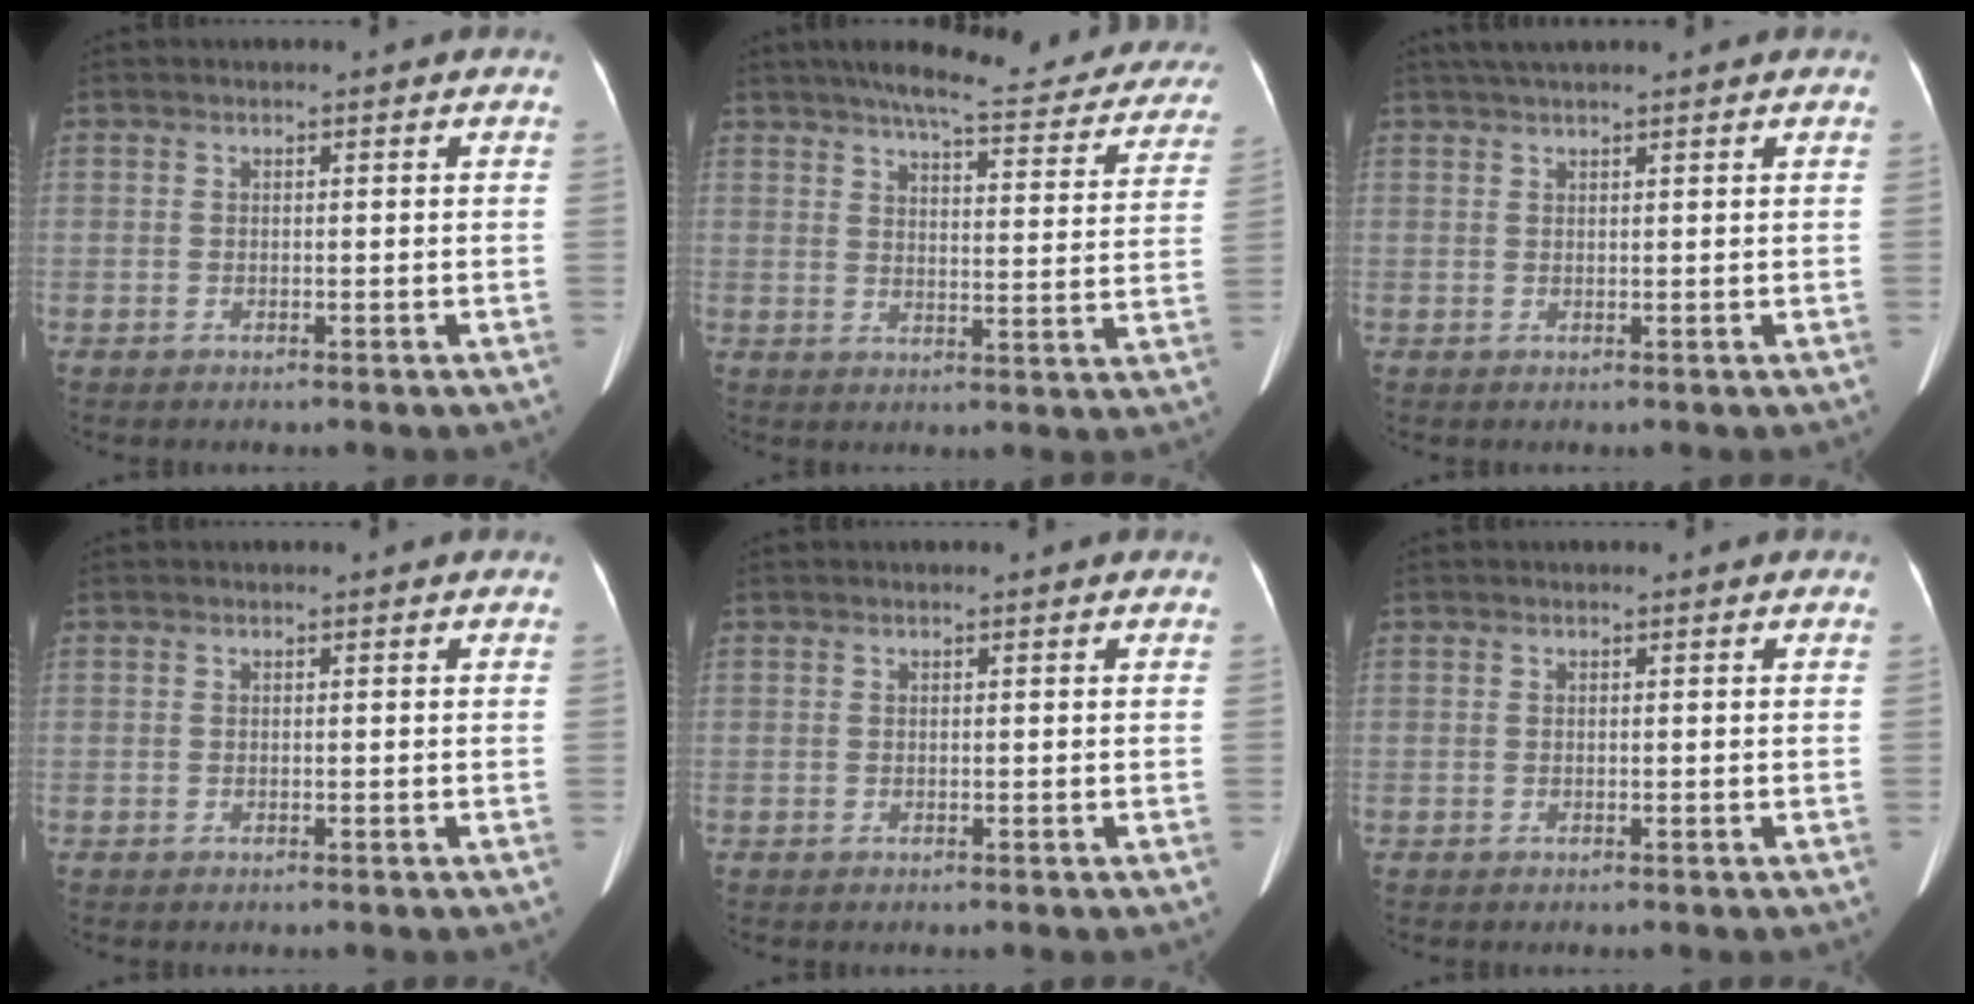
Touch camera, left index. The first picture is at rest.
{"total": 22.1, "force": [19.1, 4.1, 10.2], "torque": [-0.130, -0.019, 0.224]}
{"total": 5.5, "force": [4.6, 0.2, 3.0], "torque": [-0.045, 0.036, 0.074]}
{"total": 0.0}
{"total": 0.0}
{"total": 0.0}